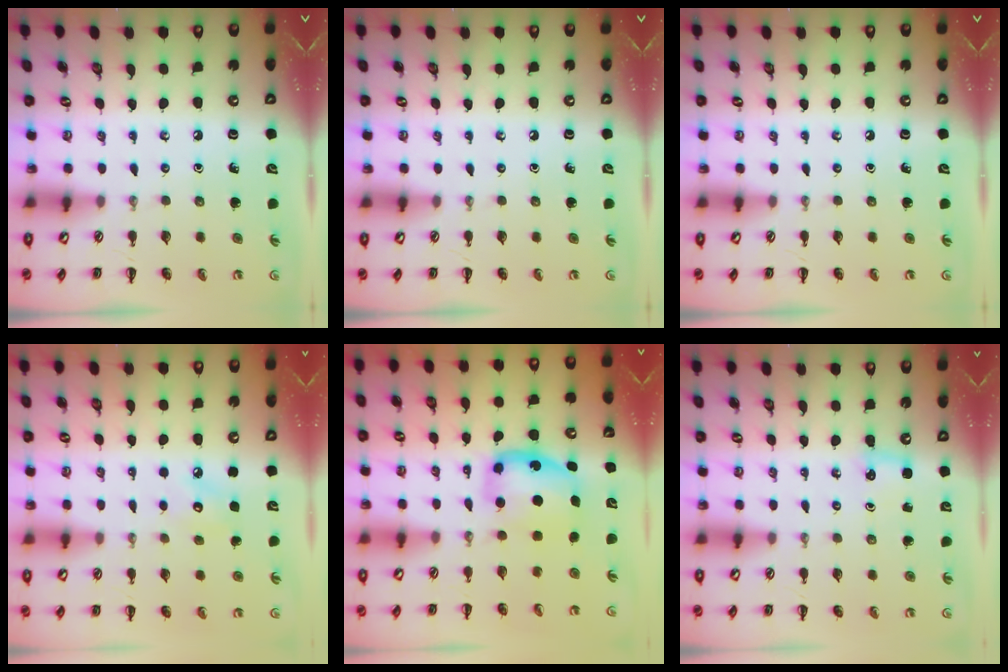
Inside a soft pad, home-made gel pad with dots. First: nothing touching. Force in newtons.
{"total": 0.0}
{"total": 0.0}
{"total": 4.4, "press": 4.3, "slide": 0.8}
{"total": 7.4, "press": 7.3, "slide": 1.1}
{"total": 2.8, "press": 2.6, "slide": 0.9}